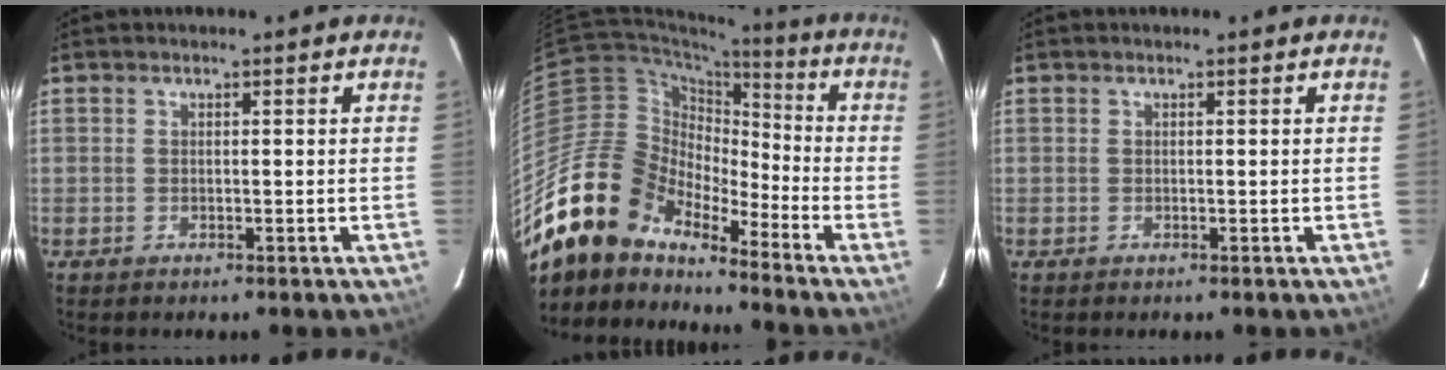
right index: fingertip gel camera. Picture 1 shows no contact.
{"total": 17.2, "force": [-14.1, 7.8, 6.0], "torque": [-0.109, 0.010, -0.262]}
{"total": 0.0}